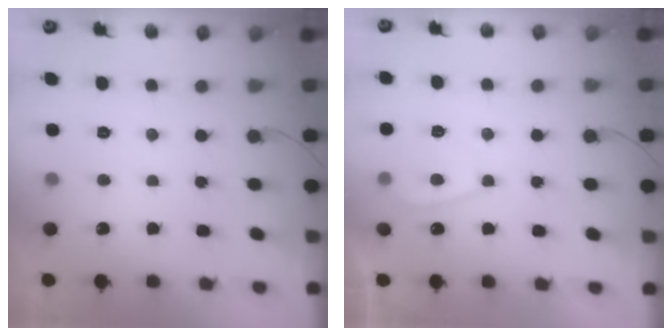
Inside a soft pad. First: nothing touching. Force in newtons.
{"total": 4.1, "press": 4.0, "slide": 0.8}